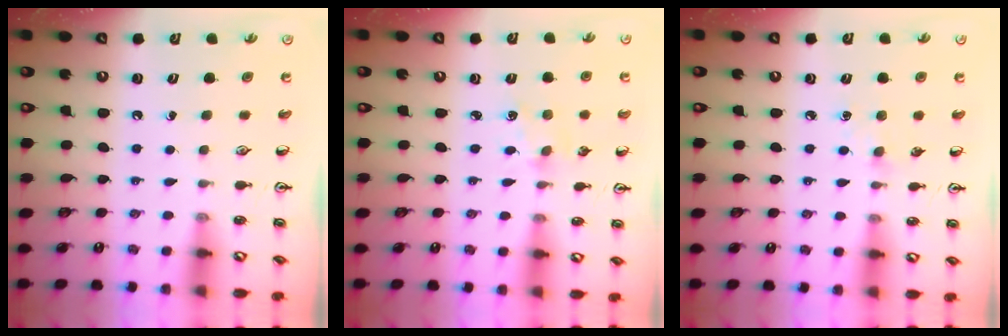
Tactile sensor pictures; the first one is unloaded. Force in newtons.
{"total": 1.7, "press": 1.7, "slide": 0.3}
{"total": 4.6, "press": 4.6, "slide": 0.5}